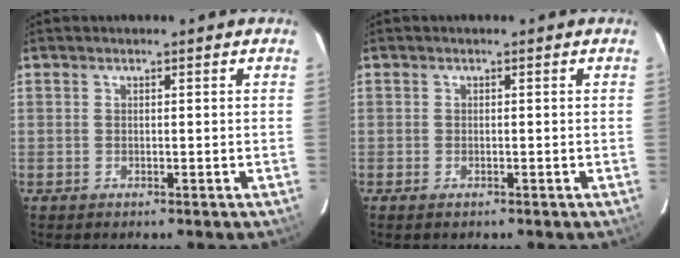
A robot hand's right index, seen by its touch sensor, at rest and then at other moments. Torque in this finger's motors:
{"motor_torque": [0.33, -0.24, 0.06, 0.02]}